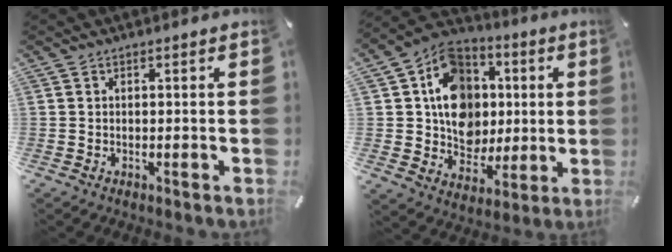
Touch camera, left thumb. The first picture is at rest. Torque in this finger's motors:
{"motor_torque": [2.49, 2.52, 0.66, 0.12, 0.16]}